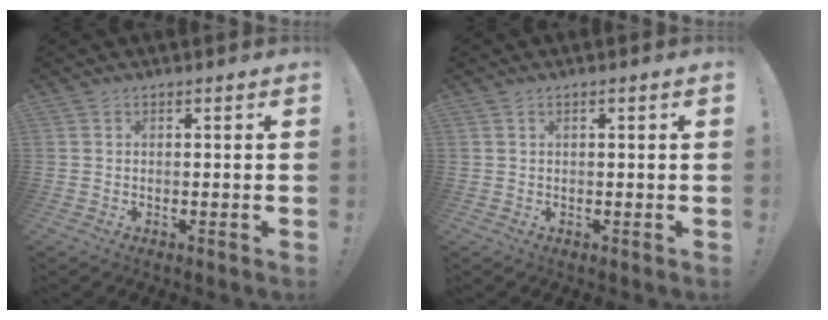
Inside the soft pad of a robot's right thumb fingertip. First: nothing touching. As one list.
[{"total": 0.9, "force": [0.1, -0.1, 0.8], "torque": [-0.015, 0.000, 0.001]}]